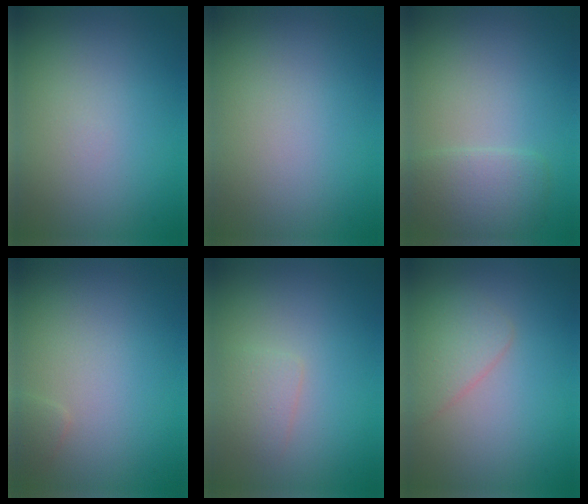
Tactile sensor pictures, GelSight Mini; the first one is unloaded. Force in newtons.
{"total": 0.0}
{"total": 3.0, "press": 3.0, "slide": 0.1}
{"total": 0.7, "press": 0.7, "slide": 0.0}
{"total": 1.5, "press": 1.5, "slide": 0.1}
{"total": 2.1, "press": 2.1, "slide": 0.1}